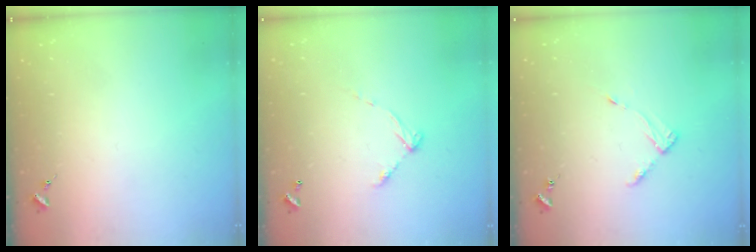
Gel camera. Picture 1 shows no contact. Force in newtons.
{"total": 5.8, "press": 5.8, "slide": 0.4}
{"total": 4.9, "press": 4.8, "slide": 0.6}